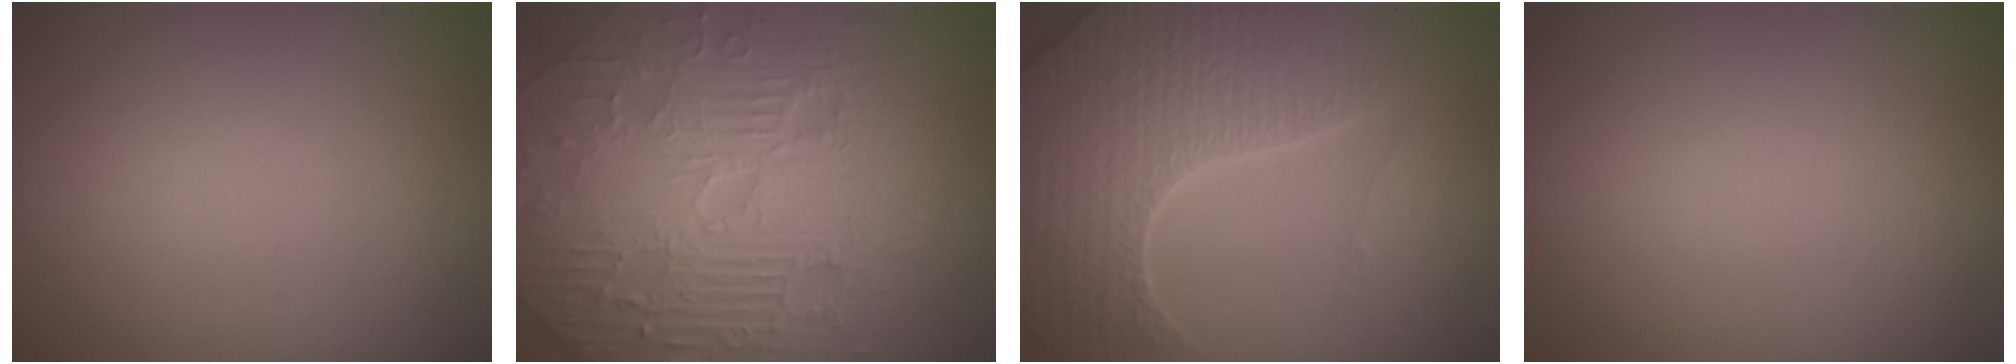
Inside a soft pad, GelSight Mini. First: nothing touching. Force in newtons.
{"total": 11.6, "press": 7.5, "slide": 8.9}
{"total": 7.0, "press": 6.8, "slide": 1.7}
{"total": 0.0}